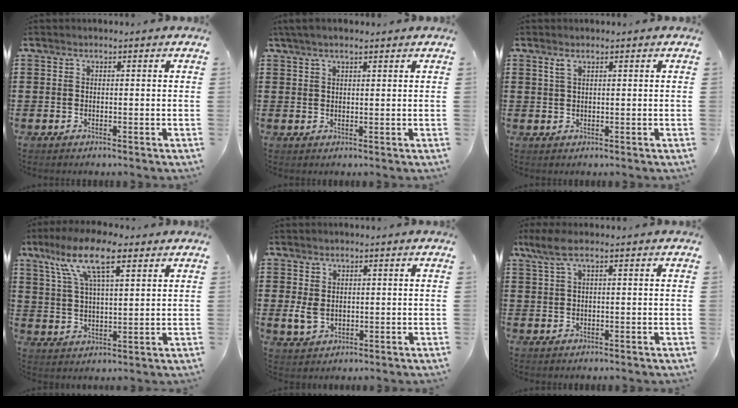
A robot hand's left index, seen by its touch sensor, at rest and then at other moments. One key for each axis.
{"total": 2.1, "fx": 1.5, "fy": 0.5, "fz": 1.4, "tx": -0.030, "ty": 0.004, "tz": 0.027}
{"total": 1.3, "fx": 0.7, "fy": 0.3, "fz": 1.0, "tx": -0.022, "ty": 0.003, "tz": 0.012}
{"total": 10.9, "fx": 6.5, "fy": 3.5, "fz": 8.0, "tx": -0.161, "ty": -0.002, "tz": 0.115}
{"total": 3.8, "fx": 0.2, "fy": 2.9, "fz": 2.6, "tx": -0.068, "ty": 0.001, "tz": 0.001}
{"total": 2.8, "fx": 0.7, "fy": 0.5, "fz": 2.6, "tx": -0.068, "ty": -0.004, "tz": 0.007}